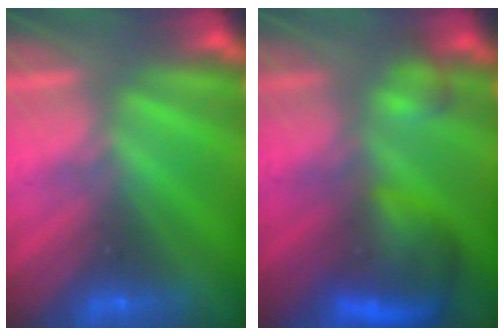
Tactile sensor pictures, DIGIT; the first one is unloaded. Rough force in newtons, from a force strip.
{"total": 5.8}